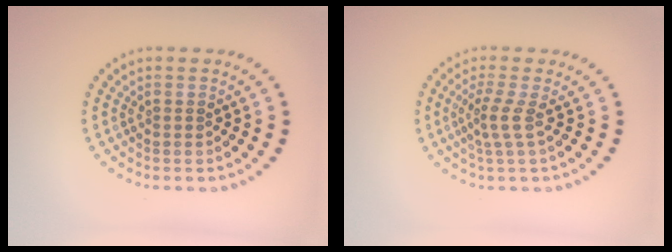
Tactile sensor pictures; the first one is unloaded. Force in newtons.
{"total": 2.1, "press": 1.4, "slide": 1.5}